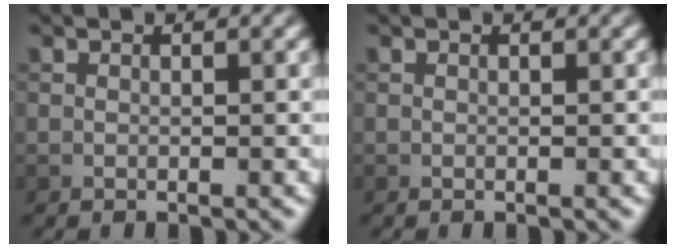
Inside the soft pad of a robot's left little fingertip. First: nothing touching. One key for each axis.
{"total": 0.0}